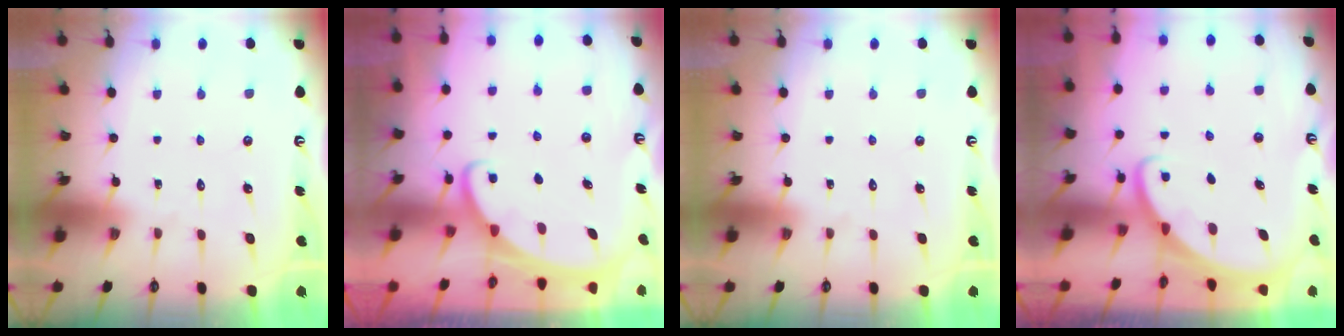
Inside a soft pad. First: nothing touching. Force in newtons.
{"total": 2.0, "press": 2.0, "slide": 0.3}
{"total": 0.0}
{"total": 1.8, "press": 1.7, "slide": 0.0}